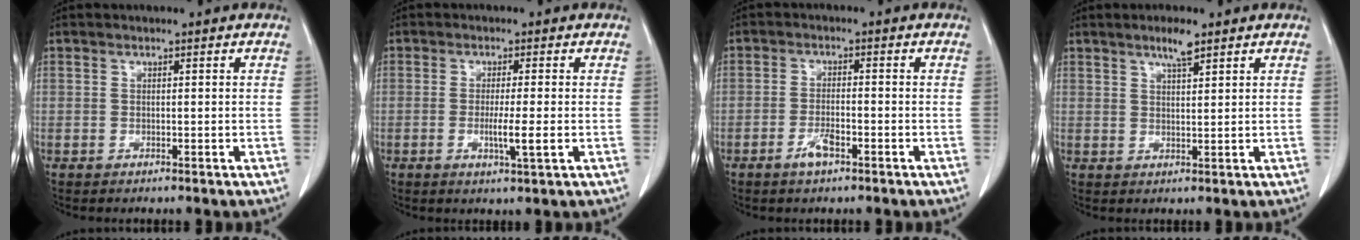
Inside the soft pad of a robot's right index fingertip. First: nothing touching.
{"total": 4.0, "force": [-0.8, -0.2, 3.9], "torque": [-0.070, -0.010, -0.012]}
{"total": 3.2, "force": [-1.8, 0.8, 2.5], "torque": [-0.048, 0.000, -0.031]}
{"total": 3.3, "force": [2.4, 0.4, 2.3], "torque": [-0.044, 0.000, 0.042]}